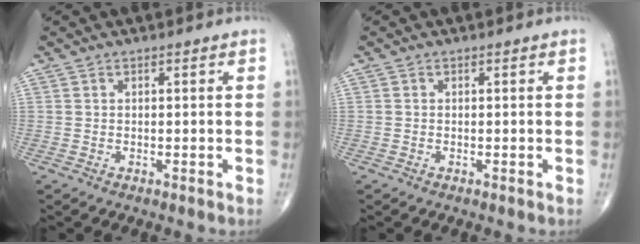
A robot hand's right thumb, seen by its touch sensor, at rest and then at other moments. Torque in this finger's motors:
{"motor_torque": [-0.06, 0.16, -0.43, -0.21, 0.03]}